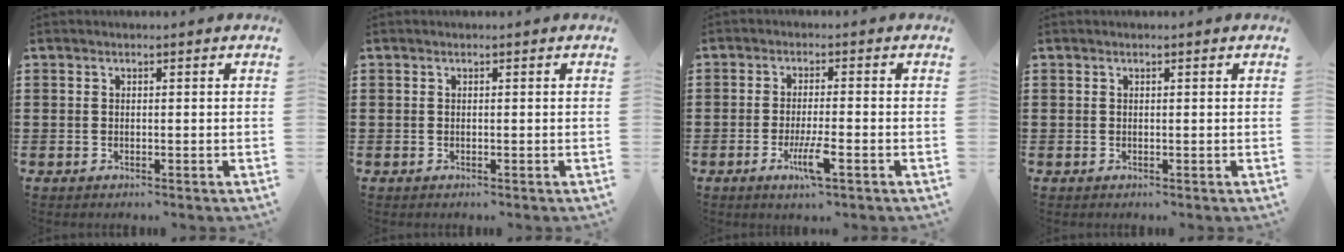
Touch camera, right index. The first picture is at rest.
{"total": 0.0}
{"total": 5.2, "force": [-2.3, 0.5, 4.7], "torque": [-0.095, -0.017, -0.042]}
{"total": 0.0}